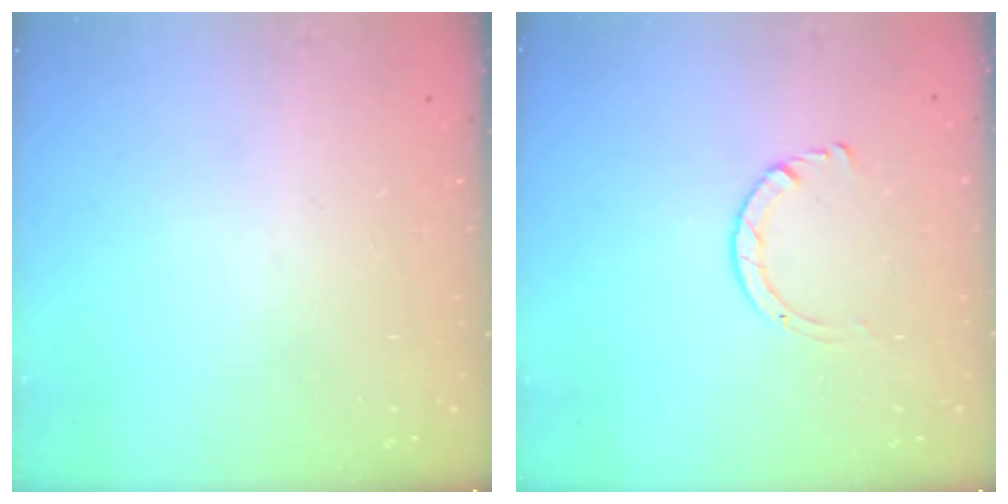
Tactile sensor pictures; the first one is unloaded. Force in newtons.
{"total": 2.9, "press": 2.9, "slide": 0.2}